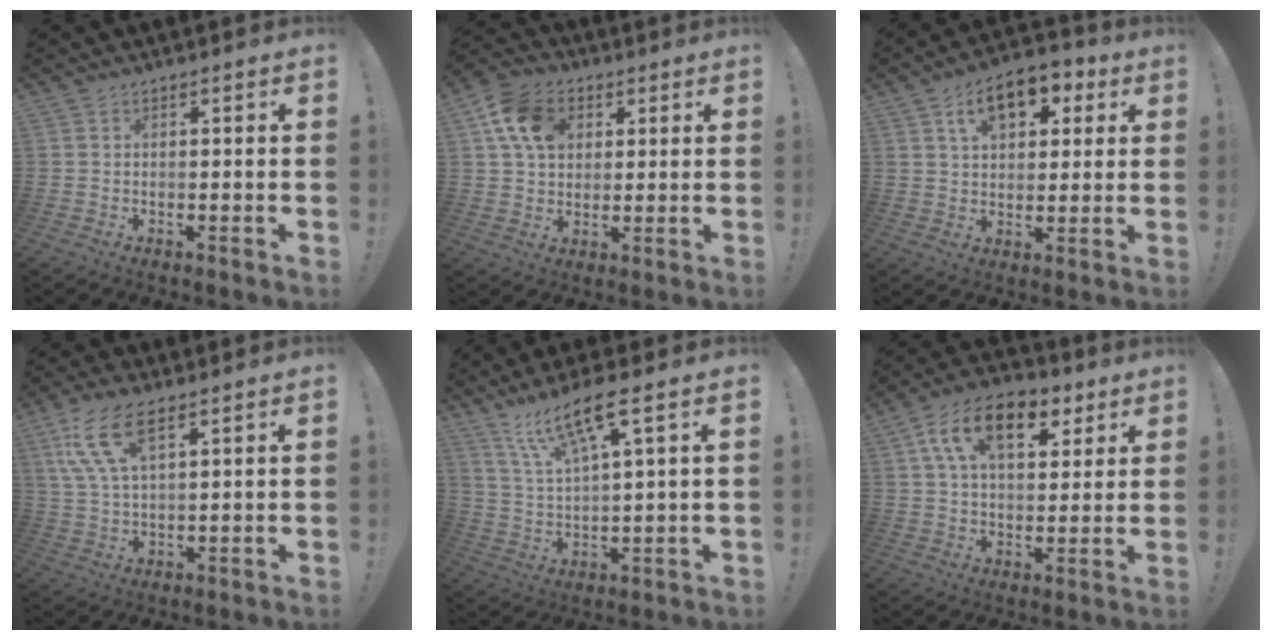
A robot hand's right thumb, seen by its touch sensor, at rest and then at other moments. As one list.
[{"total": 13.0, "force": [4.8, 9.8, 7.0], "torque": [-0.110, -0.002, 0.098]}, {"total": 12.2, "force": [5.7, 7.8, 7.4], "torque": [-0.103, -0.017, 0.104]}, {"total": 12.2, "force": [6.5, 4.6, 9.3], "torque": [-0.182, -0.014, 0.121]}, {"total": 12.3, "force": [7.6, 2.3, 9.3], "torque": [-0.174, -0.030, 0.128]}, {"total": 16.7, "force": [7.6, 9.3, 11.7], "torque": [-0.179, -0.023, 0.133]}]